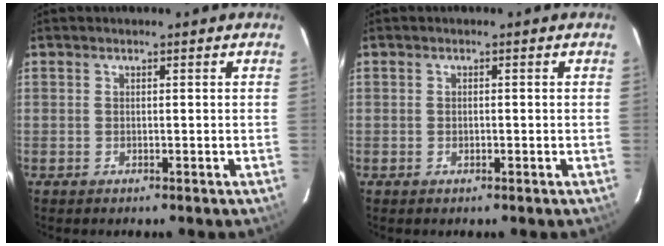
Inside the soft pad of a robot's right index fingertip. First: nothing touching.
{"total": 0.5, "force": [-0.2, 0.5, 0.2], "torque": [-0.004, 0.000, -0.002]}